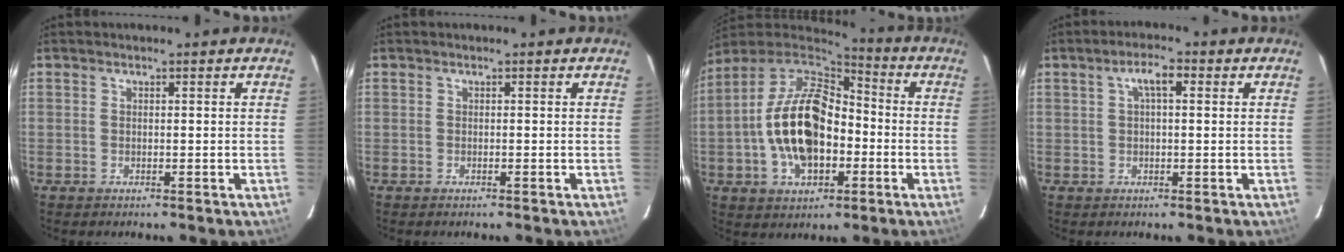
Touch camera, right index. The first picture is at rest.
{"total": 0.0}
{"total": 18.2, "force": [-3.3, 10.6, 14.4], "torque": [-0.287, 0.013, -0.057]}
{"total": 3.7, "force": [1.2, 1.2, 3.4], "torque": [-0.063, 0.013, 0.021]}